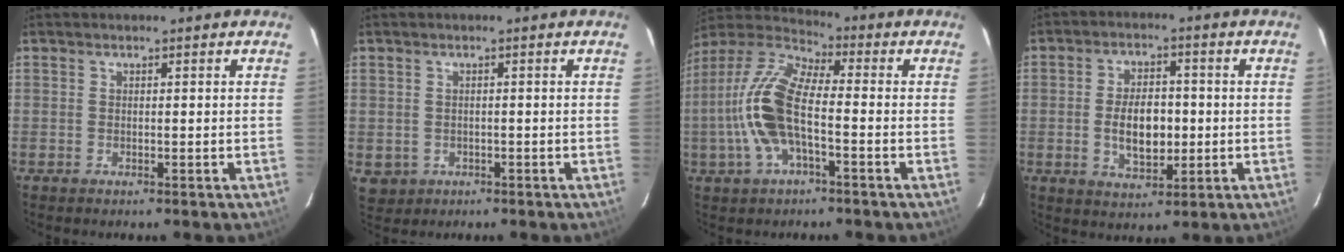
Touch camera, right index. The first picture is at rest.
{"total": 3.7, "force": [-0.6, 3.5, 0.9], "torque": [-0.023, -0.001, 0.003]}
{"total": 14.8, "force": [-3.0, 5.7, 13.3], "torque": [-0.280, 0.005, -0.065]}
{"total": 8.6, "force": [-1.0, 4.8, 7.1], "torque": [-0.135, 0.004, -0.010]}